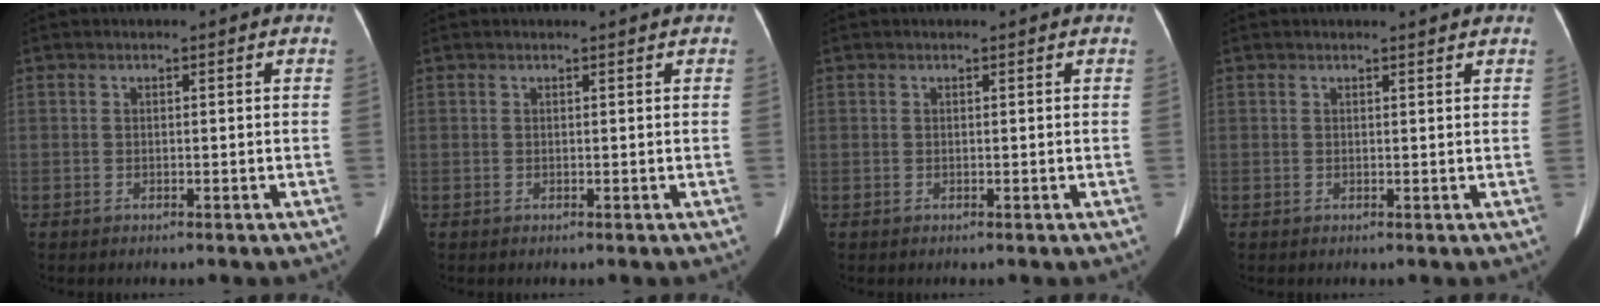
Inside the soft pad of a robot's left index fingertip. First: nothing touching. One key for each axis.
{"total": 2.6, "fx": 2.4, "fy": 0.1, "fz": 0.9, "tx": -0.013, "ty": 0.019, "tz": 0.022}
{"total": 1.1, "fx": 0.9, "fy": -0.1, "fz": 0.5, "tx": -0.008, "ty": 0.013, "tz": 0.017}
{"total": 2.3, "fx": 2.2, "fy": -0.1, "fz": 0.7, "tx": -0.011, "ty": 0.003, "tz": 0.026}